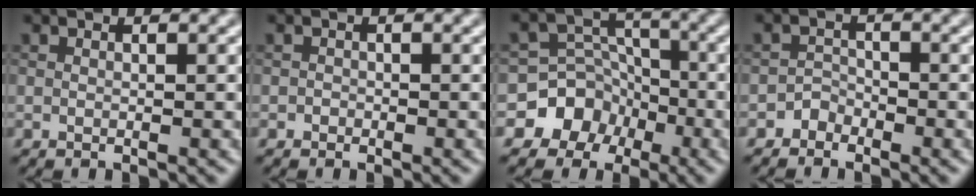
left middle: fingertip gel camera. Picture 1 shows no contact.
{"total": 0.5, "force": [-0.3, 0.4, 0.0], "torque": [0.005, -0.002, -0.006]}
{"total": 6.8, "force": [-3.6, 5.7, 0.3], "torque": [0.030, 0.004, -0.089]}
{"total": 1.3, "force": [-1.0, 0.8, -0.1], "torque": [0.007, 0.010, -0.018]}